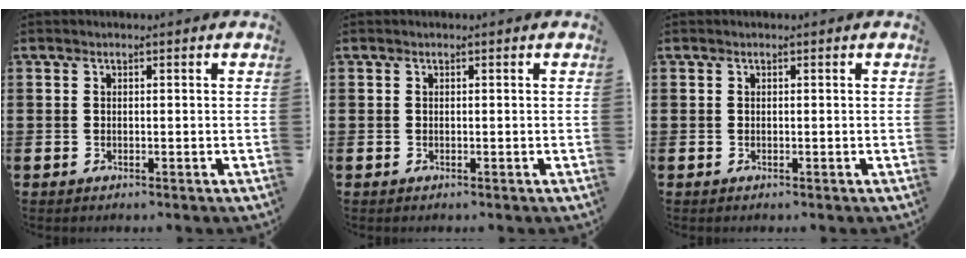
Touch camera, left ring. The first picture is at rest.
{"total": 0.0}
{"total": 0.0}